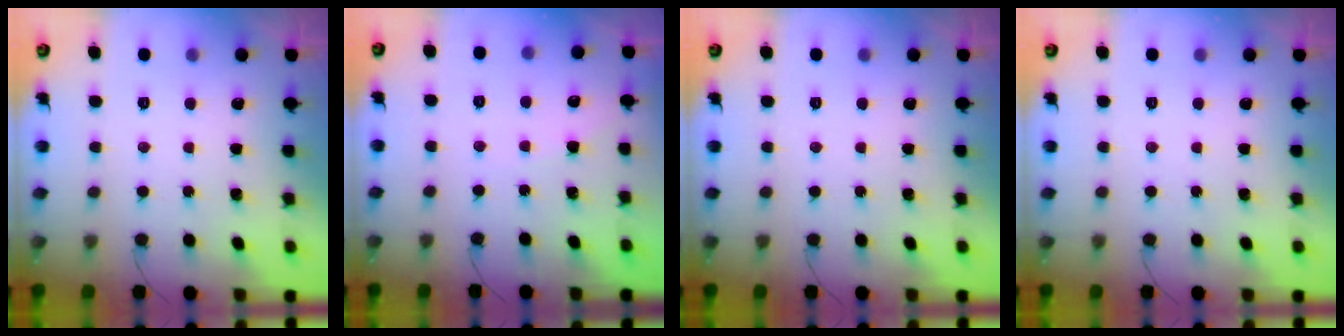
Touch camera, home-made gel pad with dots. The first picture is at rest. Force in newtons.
{"total": 3.0, "press": 2.9, "slide": 0.5}
{"total": 0.0}
{"total": 0.0}